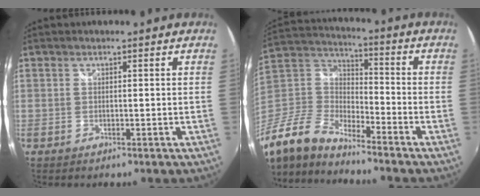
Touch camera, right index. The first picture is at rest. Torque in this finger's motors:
{"motor_torque": [0.31, -0.41, 0.28, 0.03]}